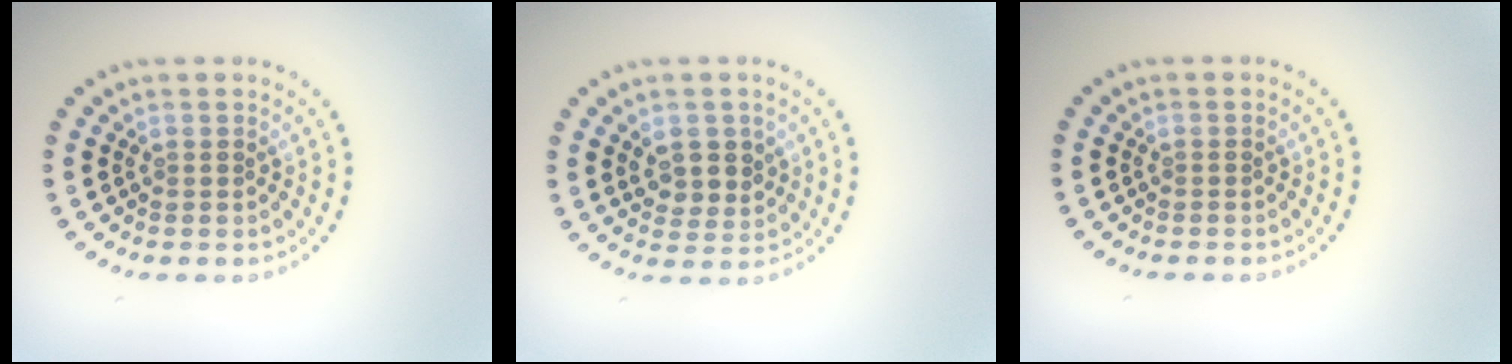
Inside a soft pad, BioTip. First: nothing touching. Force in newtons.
{"total": 2.9, "press": 2.8, "slide": 0.8}
{"total": 0.0}